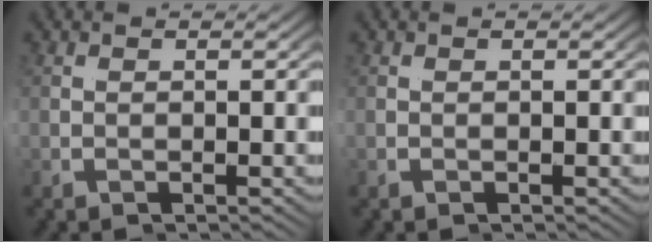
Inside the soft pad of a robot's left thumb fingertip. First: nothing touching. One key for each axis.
{"total": 0.0}